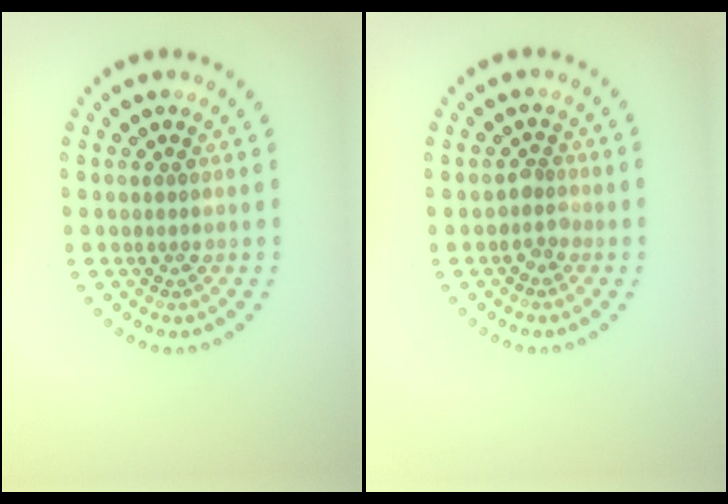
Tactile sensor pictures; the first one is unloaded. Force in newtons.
{"total": 1.4, "press": 1.1, "slide": 0.9}